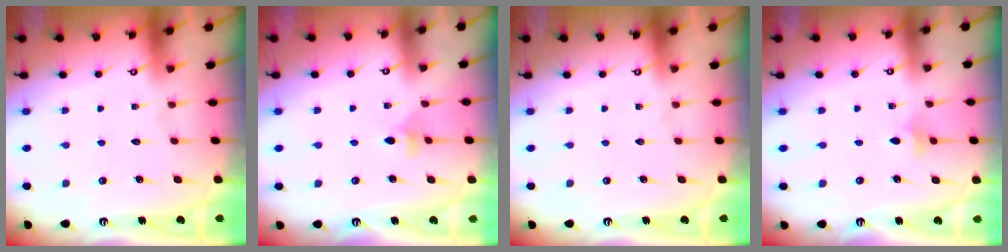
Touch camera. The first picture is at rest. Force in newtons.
{"total": 3.6, "press": 3.6, "slide": 0.7}
{"total": 0.0}
{"total": 3.1, "press": 3.0, "slide": 0.7}